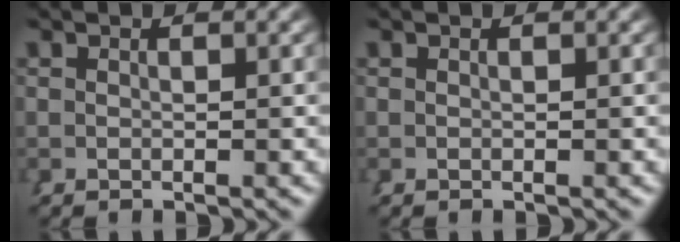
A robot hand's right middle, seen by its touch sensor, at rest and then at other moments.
{"total": 0.0}